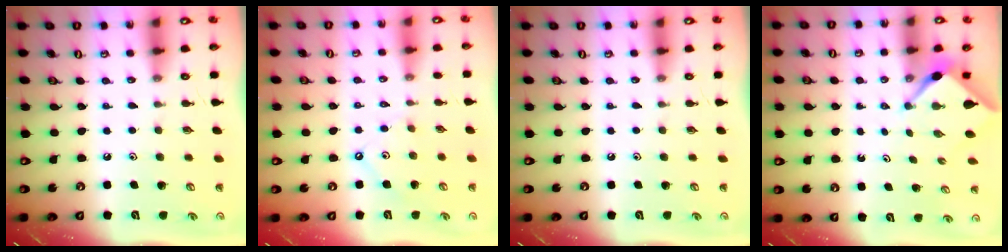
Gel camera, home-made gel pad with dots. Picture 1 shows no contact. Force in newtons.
{"total": 3.6, "press": 3.6, "slide": 0.6}
{"total": 0.0}
{"total": 2.3, "press": 2.3, "slide": 0.3}